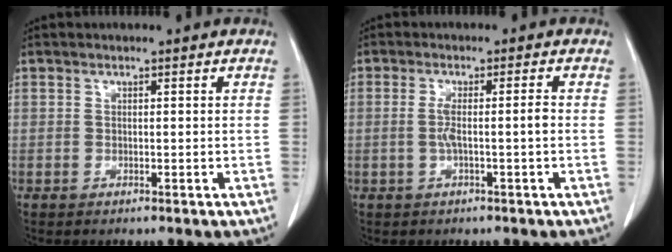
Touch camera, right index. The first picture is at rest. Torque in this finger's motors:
{"motor_torque": [0.43, -0.15, 0.06, 0.07]}